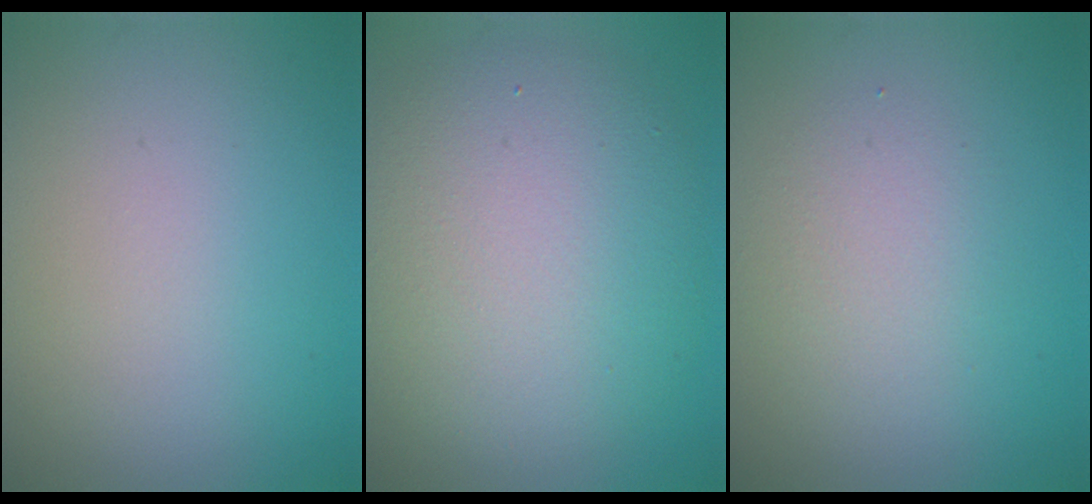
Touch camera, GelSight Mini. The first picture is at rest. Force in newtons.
{"total": 9.3, "press": 9.3, "slide": 0.7}
{"total": 2.4, "press": 2.4, "slide": 0.3}